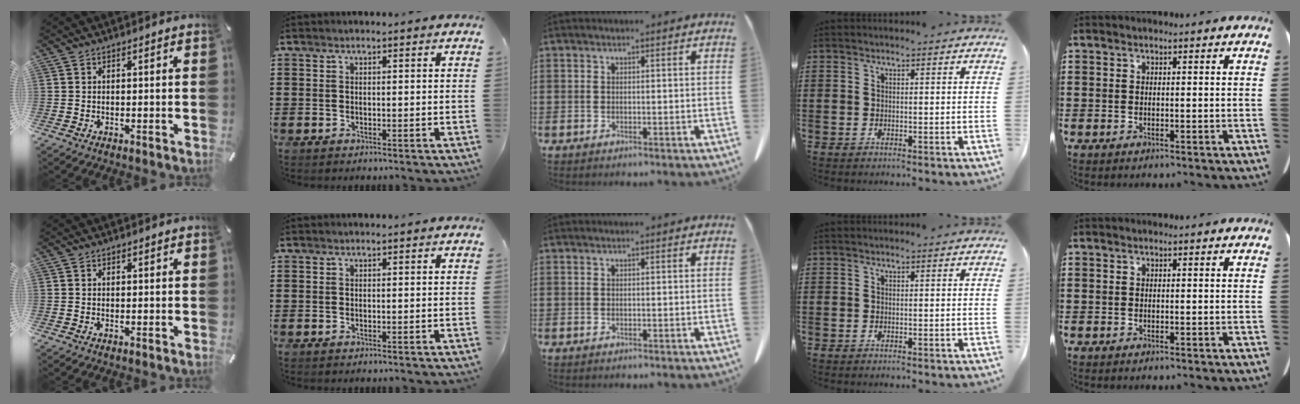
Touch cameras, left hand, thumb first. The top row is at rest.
{"thumb": {"total": 0.5, "force": [0.3, 0.4, 0.1], "torque": [0.000, 0.002, 0.006]}}